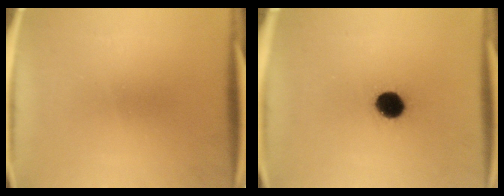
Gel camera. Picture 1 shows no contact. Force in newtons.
{"total": 9.1}